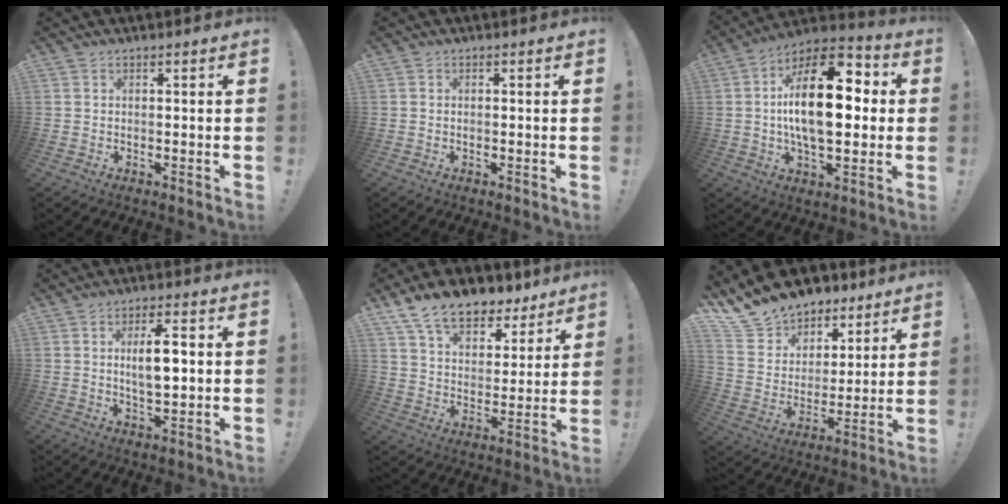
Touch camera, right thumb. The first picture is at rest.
{"total": 0.0}
{"total": 23.1, "force": [2.2, 10.9, 20.2], "torque": [-0.341, 0.000, 0.027]}
{"total": 8.7, "force": [1.3, 3.2, 8.0], "torque": [-0.130, -0.002, 0.016]}
{"total": 14.5, "force": [10.9, 7.5, 5.9], "torque": [-0.105, -0.073, 0.201]}
{"total": 14.9, "force": [12.3, 8.0, 3.0], "torque": [-0.071, -0.095, 0.236]}